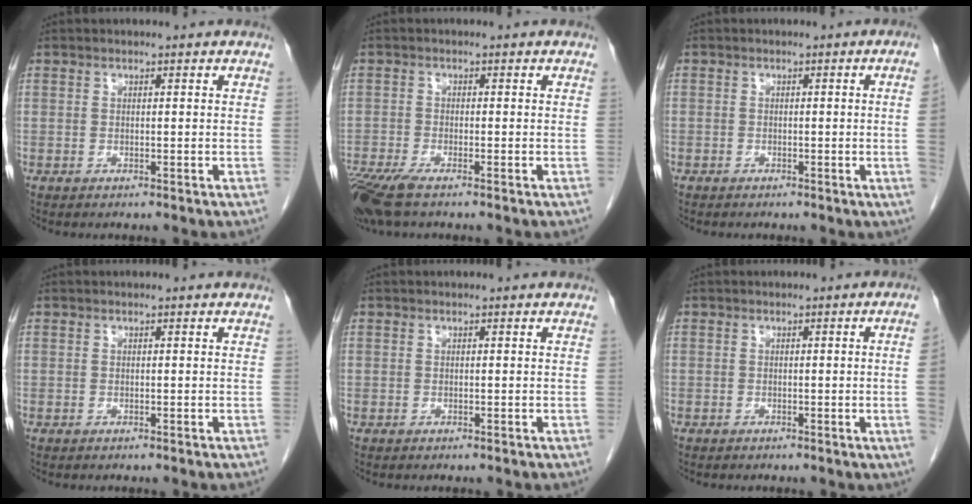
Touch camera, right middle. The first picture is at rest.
{"total": 6.3, "force": [-4.6, 1.1, 4.2], "torque": [-0.082, -0.017, -0.085]}
{"total": 2.1, "force": [-0.3, -0.8, 2.0], "torque": [-0.020, 0.000, -0.005]}
{"total": 0.0}
{"total": 0.0}
{"total": 2.6, "force": [-0.2, -1.0, 2.4], "torque": [-0.025, -0.001, -0.001]}